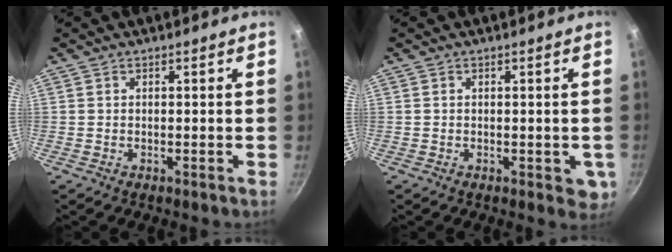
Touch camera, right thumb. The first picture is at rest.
{"total": 3.8, "force": [-0.6, 2.2, 3.0], "torque": [-0.024, -0.003, -0.004]}